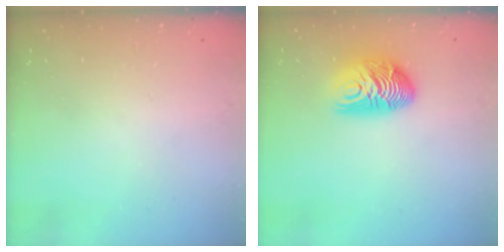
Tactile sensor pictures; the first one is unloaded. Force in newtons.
{"total": 12.0, "press": 12.0, "slide": 0.6}